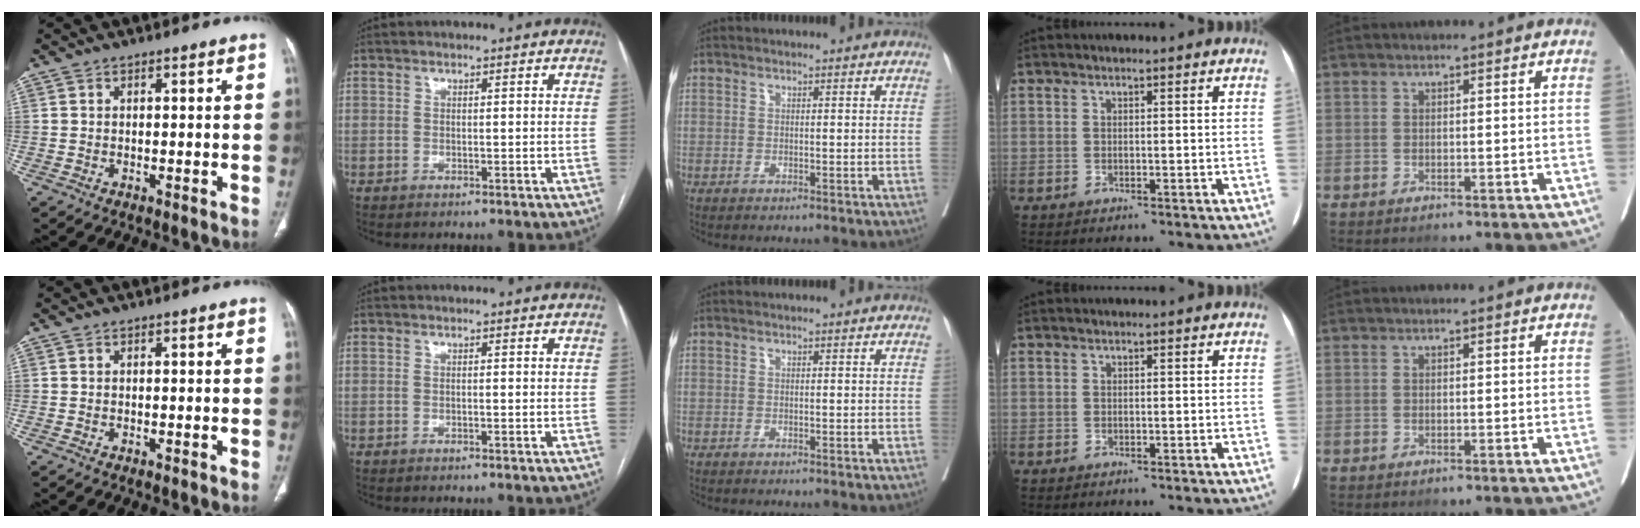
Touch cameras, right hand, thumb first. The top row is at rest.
{}